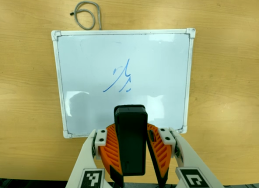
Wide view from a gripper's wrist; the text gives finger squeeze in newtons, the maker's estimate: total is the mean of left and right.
{"total": 11.3, "left": 10.2, "right": 12.5}